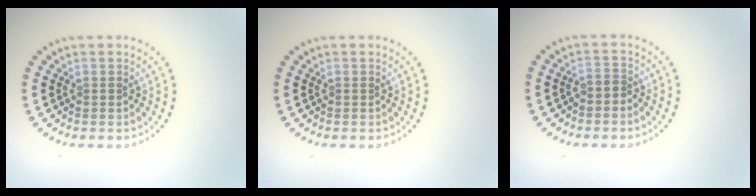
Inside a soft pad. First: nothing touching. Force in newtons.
{"total": 0.0}
{"total": 1.0, "press": 0.6, "slide": 0.8}